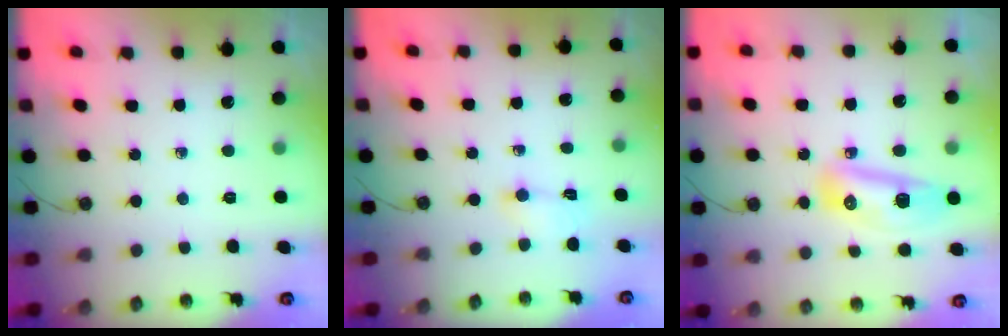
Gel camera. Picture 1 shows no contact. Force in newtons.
{"total": 2.6, "press": 2.5, "slide": 0.9}
{"total": 14.2, "press": 11.9, "slide": 7.8}